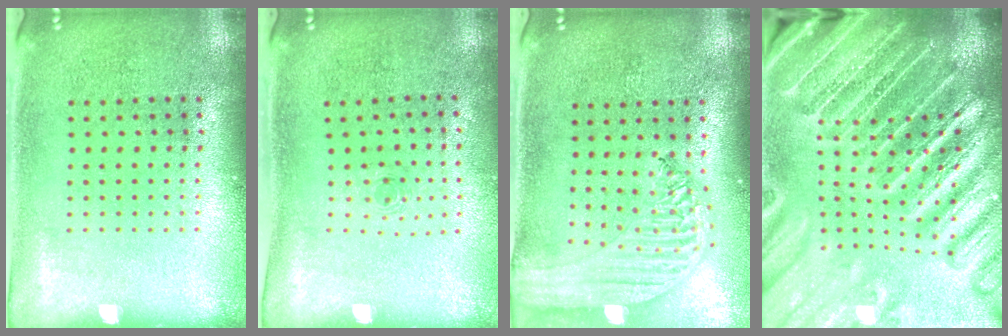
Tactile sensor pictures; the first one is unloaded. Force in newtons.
{"total": 0.6, "press": 0.2, "slide": 0.6}
{"total": 2.2, "press": 2.0, "slide": 1.0}
{"total": 4.8, "press": 4.4, "slide": 2.0}